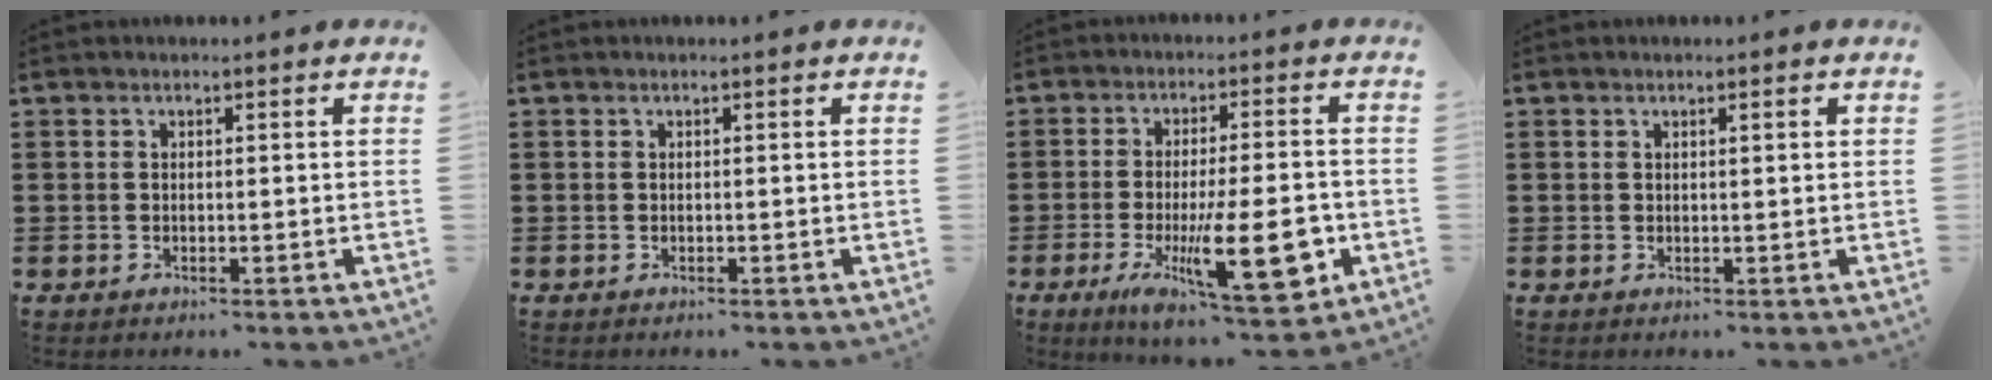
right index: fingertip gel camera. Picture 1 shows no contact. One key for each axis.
{"total": 0.0}
{"total": 15.9, "fx": -4.2, "fy": 5.2, "fz": 14.5, "tx": -0.220, "ty": -0.017, "tz": -0.057}
{"total": 0.8, "fx": 0.4, "fy": 0.0, "fz": 0.7, "tx": -0.013, "ty": 0.000, "tz": 0.006}